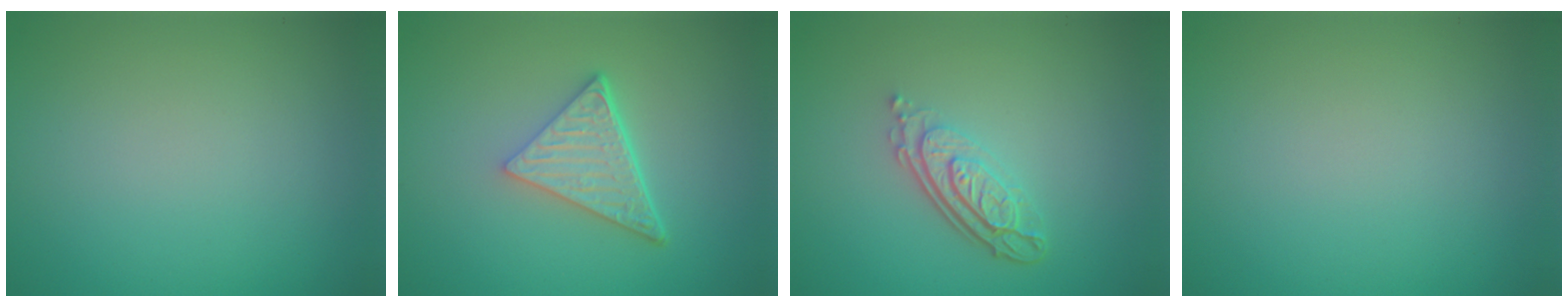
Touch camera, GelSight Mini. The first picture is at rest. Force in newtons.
{"total": 4.9, "press": 3.5, "slide": 3.4}
{"total": 4.0, "press": 2.9, "slide": 2.7}
{"total": 0.0}